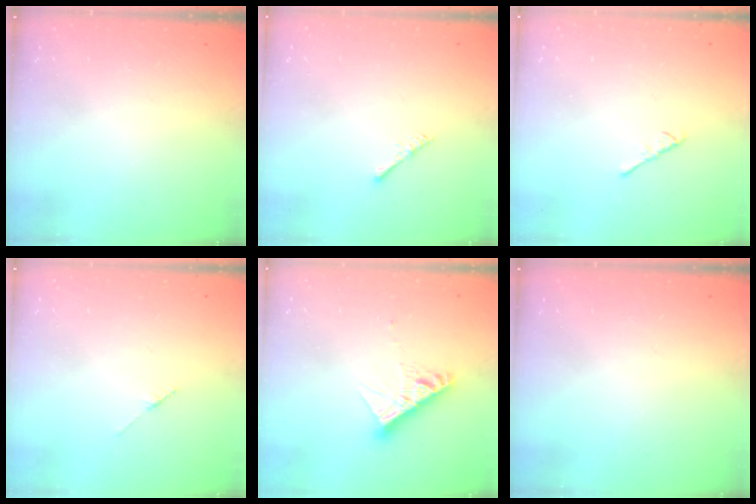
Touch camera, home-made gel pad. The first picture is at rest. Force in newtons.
{"total": 1.6, "press": 1.6, "slide": 0.4}
{"total": 2.6, "press": 2.6, "slide": 0.6}
{"total": 1.7, "press": 1.6, "slide": 0.2}
{"total": 10.2, "press": 10.2, "slide": 0.7}
{"total": 0.0}